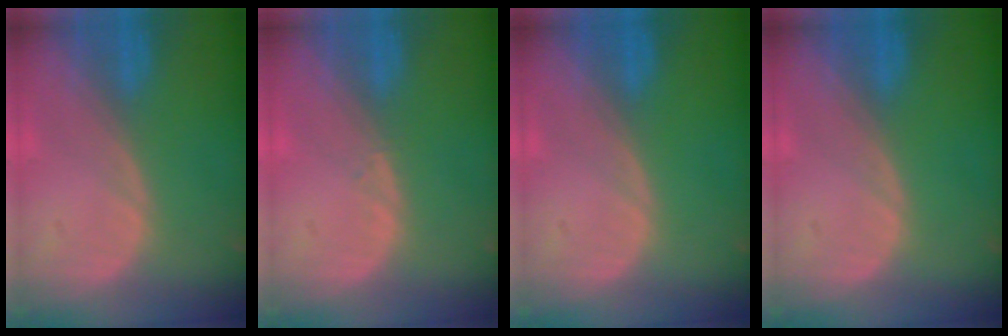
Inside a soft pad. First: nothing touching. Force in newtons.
{"total": 0.6, "press": 0.5, "slide": 0.4}
{"total": 0.0}
{"total": 0.0}